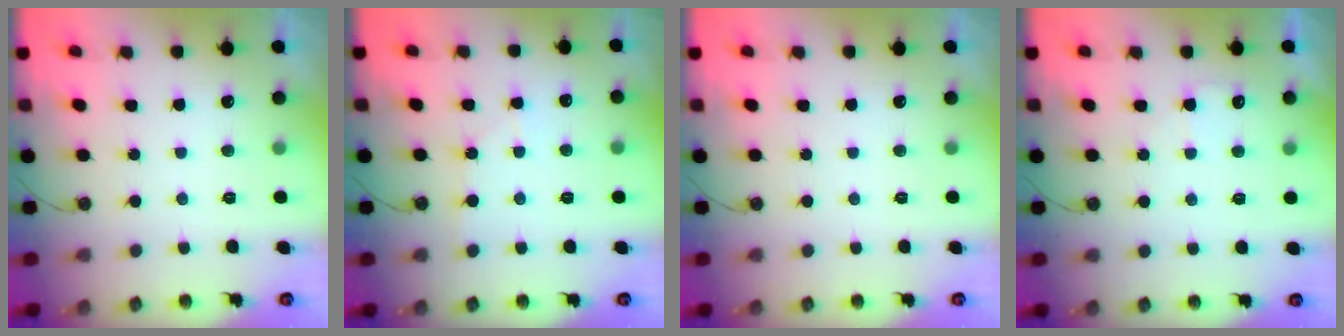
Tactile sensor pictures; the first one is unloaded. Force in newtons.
{"total": 3.3, "press": 3.2, "slide": 0.5}
{"total": 0.0}
{"total": 4.5, "press": 4.4, "slide": 0.6}